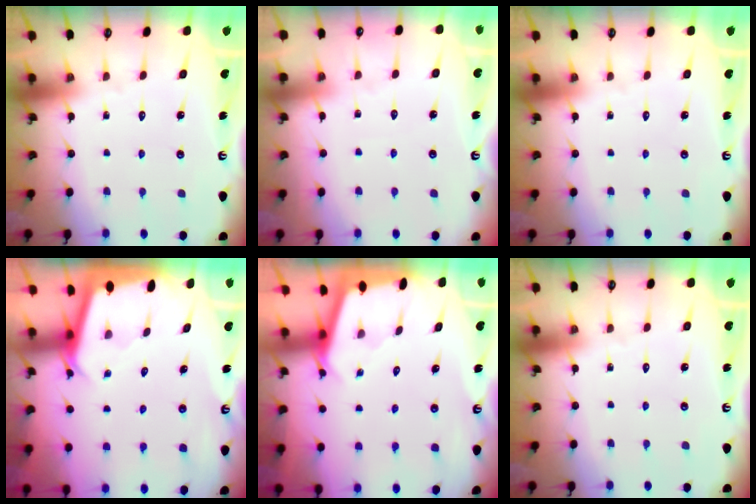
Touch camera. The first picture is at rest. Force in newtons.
{"total": 2.0, "press": 2.0, "slide": 0.4}
{"total": 0.0}
{"total": 2.3, "press": 2.3, "slide": 0.1}
{"total": 1.9, "press": 1.9, "slide": 0.2}
{"total": 0.0}